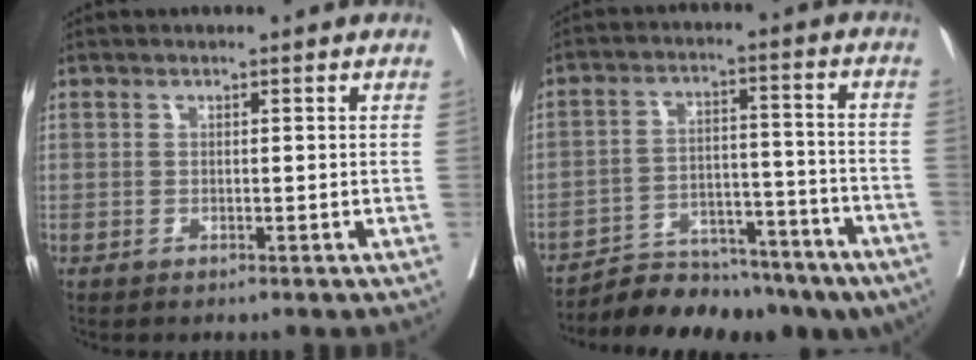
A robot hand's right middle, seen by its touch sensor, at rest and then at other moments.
{"total": 16.7, "force": [-14.4, 6.3, 5.8], "torque": [-0.081, 0.031, -0.207]}